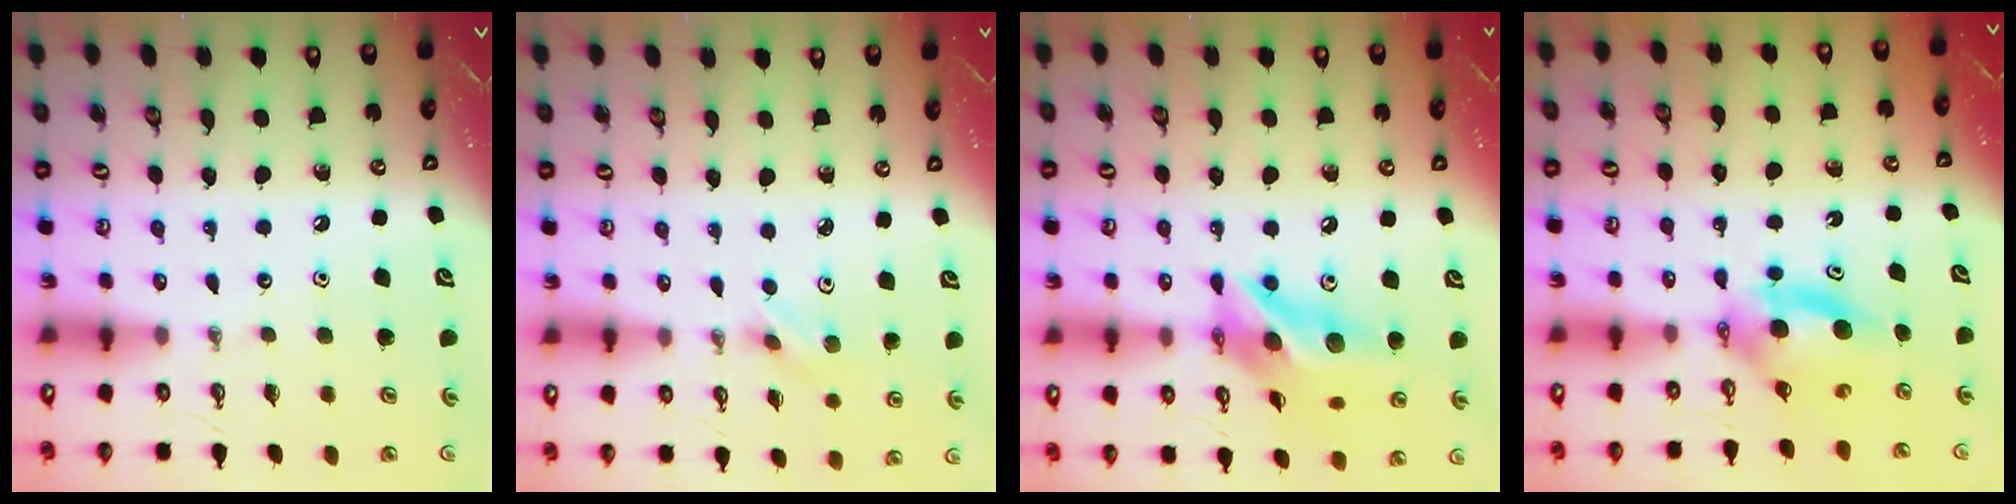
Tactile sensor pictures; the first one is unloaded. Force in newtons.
{"total": 2.1, "press": 2.0, "slide": 0.6}
{"total": 14.1, "press": 14.0, "slide": 1.2}
{"total": 6.4, "press": 6.0, "slide": 2.1}